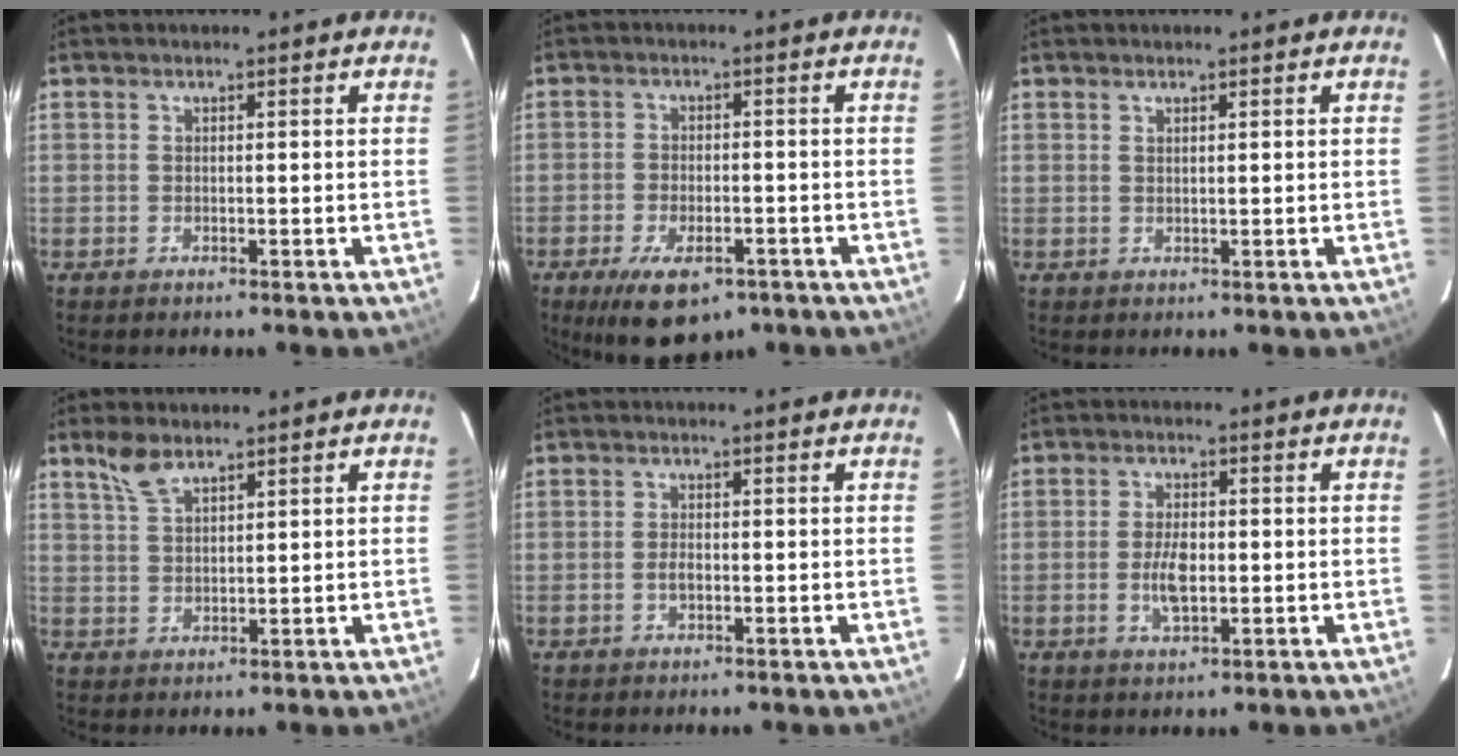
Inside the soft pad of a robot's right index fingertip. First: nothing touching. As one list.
[{"total": 11.1, "force": [-7.0, 5.0, 7.0], "torque": [-0.143, -0.021, -0.103]}, {"total": 0.8, "force": [0.5, 0.1, 0.5], "torque": [-0.010, 0.001, 0.010]}, {"total": 4.4, "force": [3.4, 1.5, 2.4], "torque": [-0.047, 0.005, 0.070]}, {"total": 1.6, "force": [-0.4, 0.9, 1.2], "torque": [-0.026, 0.002, -0.009]}, {"total": 5.5, "force": [-0.8, 2.6, 4.8], "torque": [-0.095, -0.002, -0.013]}]